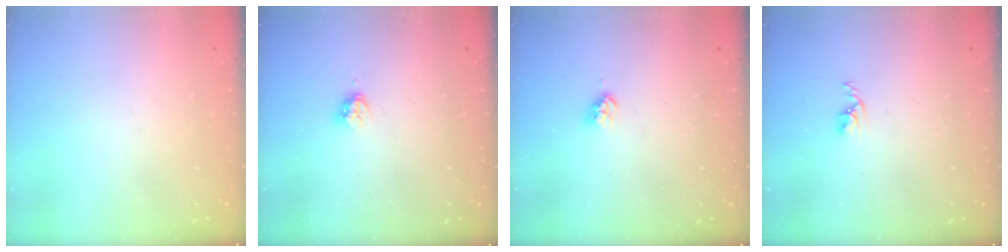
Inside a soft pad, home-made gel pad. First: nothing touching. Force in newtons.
{"total": 3.5, "press": 3.5, "slide": 0.3}
{"total": 3.3, "press": 3.3, "slide": 0.5}
{"total": 2.5, "press": 2.5, "slide": 0.4}